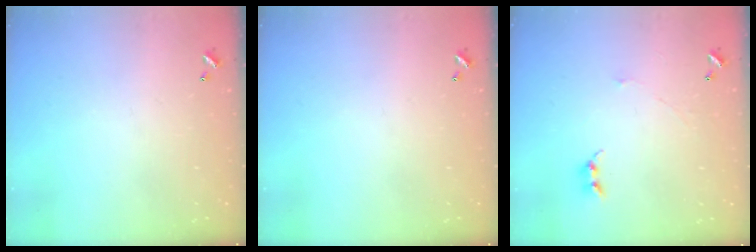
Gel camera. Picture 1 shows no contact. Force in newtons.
{"total": 0.0}
{"total": 1.5, "press": 1.4, "slide": 0.2}